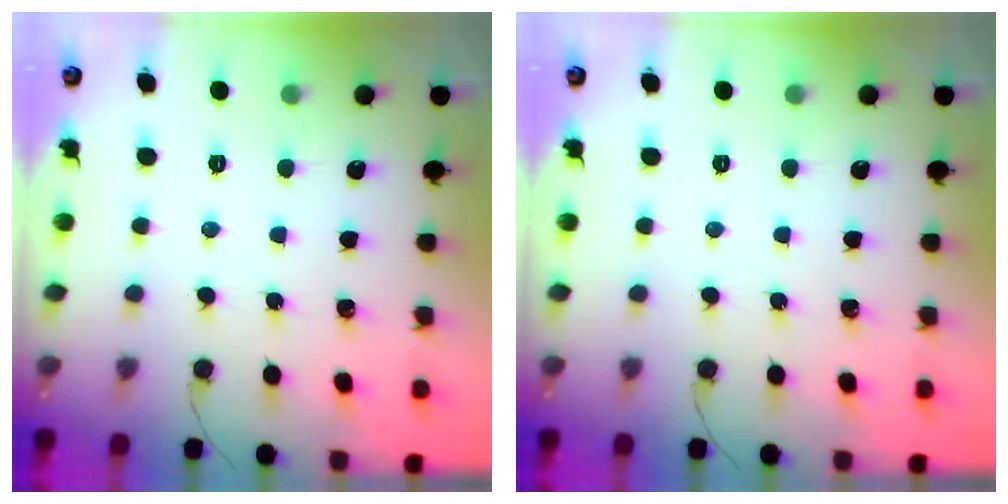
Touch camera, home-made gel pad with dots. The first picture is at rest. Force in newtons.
{"total": 0.0}